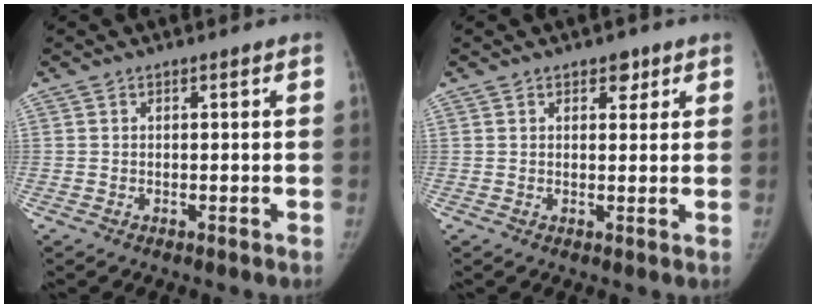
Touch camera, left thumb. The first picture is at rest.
{"total": 2.2, "force": [1.3, 1.5, 1.0], "torque": [0.003, -0.006, 0.016]}